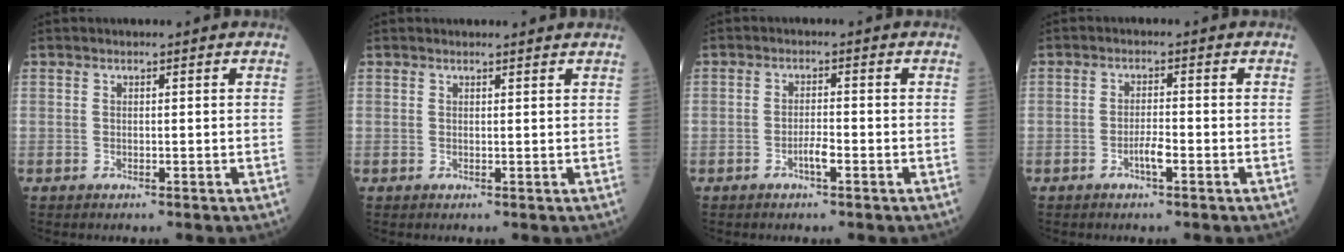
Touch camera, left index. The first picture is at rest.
{"total": 1.7, "force": [1.7, 0.1, 0.0], "torque": [-0.011, -0.003, 0.014]}
{"total": 2.3, "force": [-1.2, 0.3, 1.9], "torque": [-0.035, 0.001, -0.024]}
{"total": 2.6, "force": [-1.3, 0.4, 2.2], "torque": [-0.042, 0.001, -0.026]}